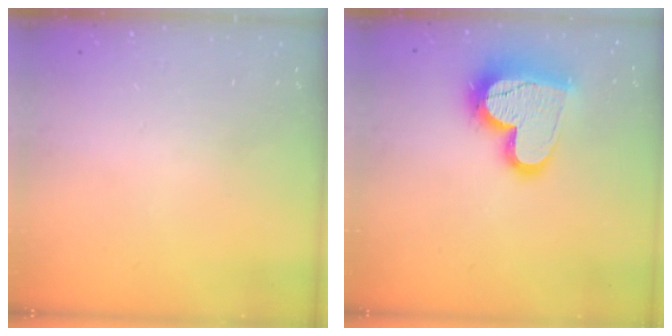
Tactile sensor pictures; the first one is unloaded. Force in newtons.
{"total": 18.6, "press": 18.5, "slide": 1.5}